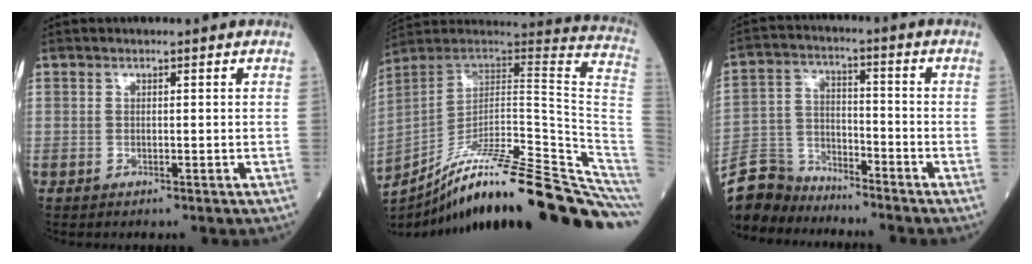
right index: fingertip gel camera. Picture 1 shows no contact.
{"total": 32.2, "force": [-25.2, 1.0, 19.9], "torque": [-0.177, -0.007, -0.366]}
{"total": 9.8, "force": [-9.3, 3.2, 0.3], "torque": [-0.015, 0.013, -0.184]}